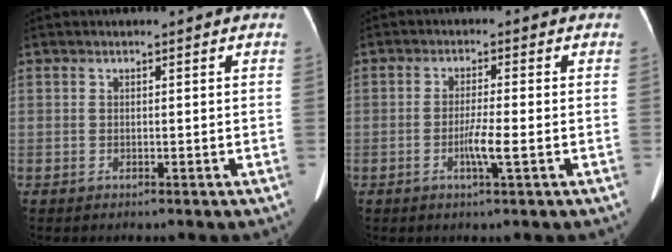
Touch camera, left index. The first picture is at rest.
{"total": 3.6, "force": [-1.5, -0.3, 3.3], "torque": [-0.067, -0.009, -0.027]}